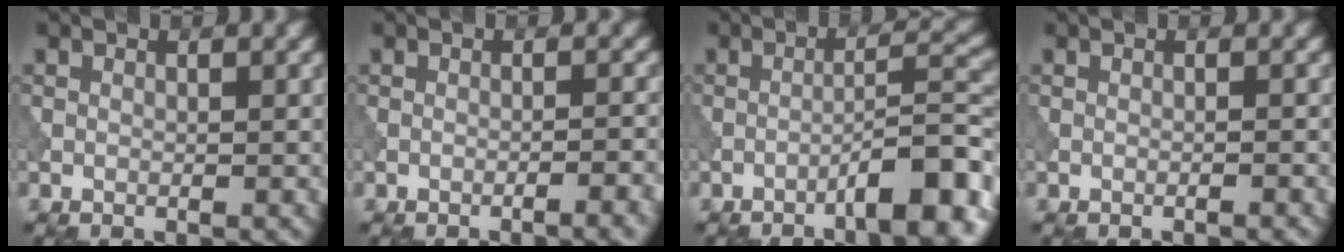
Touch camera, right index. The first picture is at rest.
{"total": 2.6, "force": [-1.5, 0.5, 2.1], "torque": [-0.025, 0.014, -0.028]}
{"total": 7.2, "force": [-4.3, 1.3, 5.6], "torque": [-0.074, 0.024, -0.067]}
{"total": 0.5, "force": [-0.4, 0.0, 0.4], "torque": [-0.003, 0.003, -0.010]}